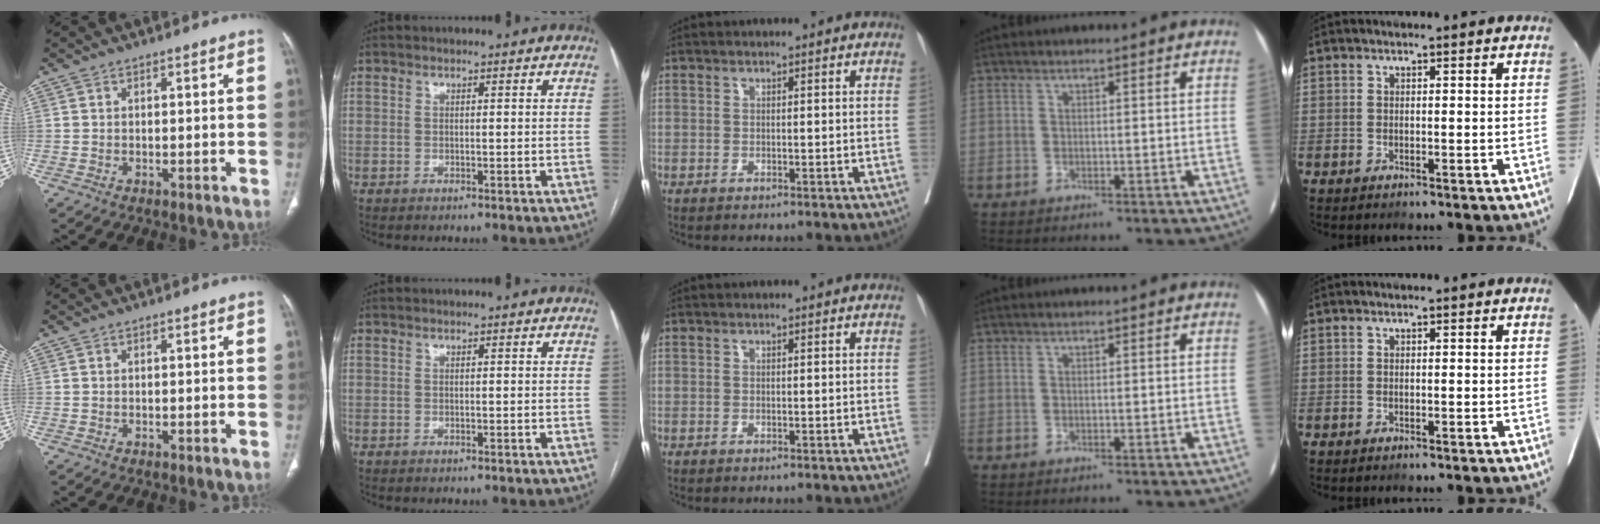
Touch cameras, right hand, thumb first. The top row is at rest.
{}